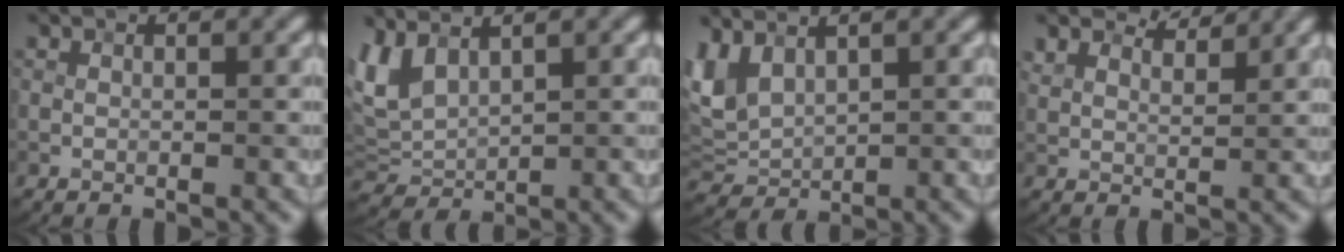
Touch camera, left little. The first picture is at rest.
{"total": 3.4, "force": [1.8, 1.9, 2.1], "torque": [-0.054, 0.002, 0.041]}
{"total": 3.7, "force": [2.0, 2.2, 2.3], "torque": [-0.059, 0.003, 0.044]}
{"total": 3.6, "force": [3.5, 0.7, 0.9], "torque": [-0.030, 0.005, 0.056]}